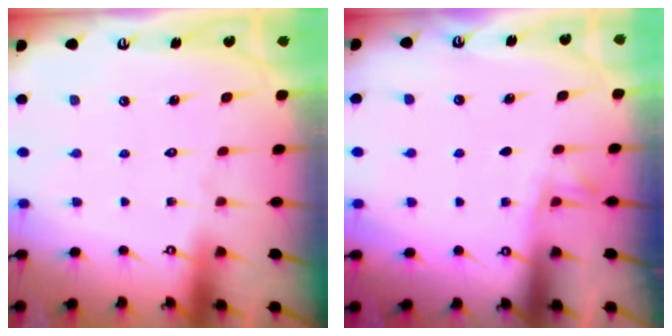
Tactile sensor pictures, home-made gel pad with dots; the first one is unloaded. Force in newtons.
{"total": 2.4, "press": 2.4, "slide": 0.5}